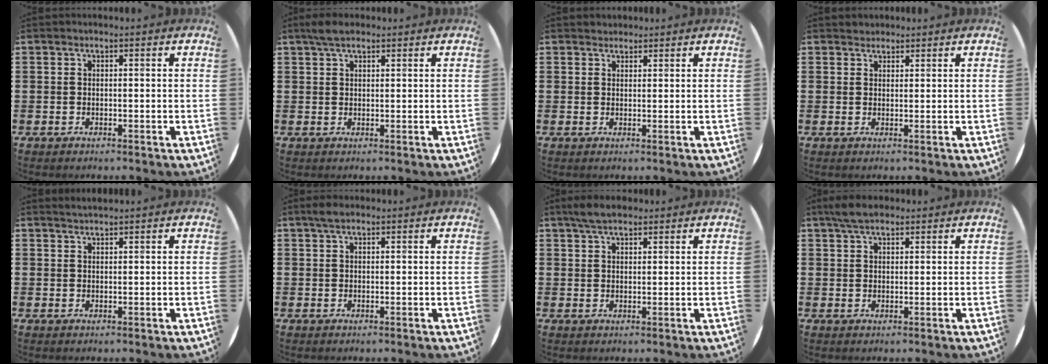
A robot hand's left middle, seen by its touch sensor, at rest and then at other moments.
{"total": 2.7, "force": [2.1, 1.0, 1.4], "torque": [-0.031, 0.008, 0.038]}
{"total": 1.2, "force": [1.1, 0.3, -0.2], "torque": [0.002, 0.003, 0.022]}
{"total": 1.4, "force": [1.3, 0.4, -0.2], "torque": [0.010, -0.001, 0.024]}
{"total": 1.2, "force": [1.1, -0.1, 0.2], "torque": [-0.004, 0.000, 0.022]}
{"total": 1.7, "force": [1.2, 0.7, 1.0], "torque": [-0.021, 0.007, 0.020]}
{"total": 3.6, "force": [2.9, 1.2, 1.8], "torque": [-0.040, 0.006, 0.054]}
{"total": 3.6, "force": [2.8, 1.3, 1.7], "torque": [-0.039, 0.009, 0.052]}